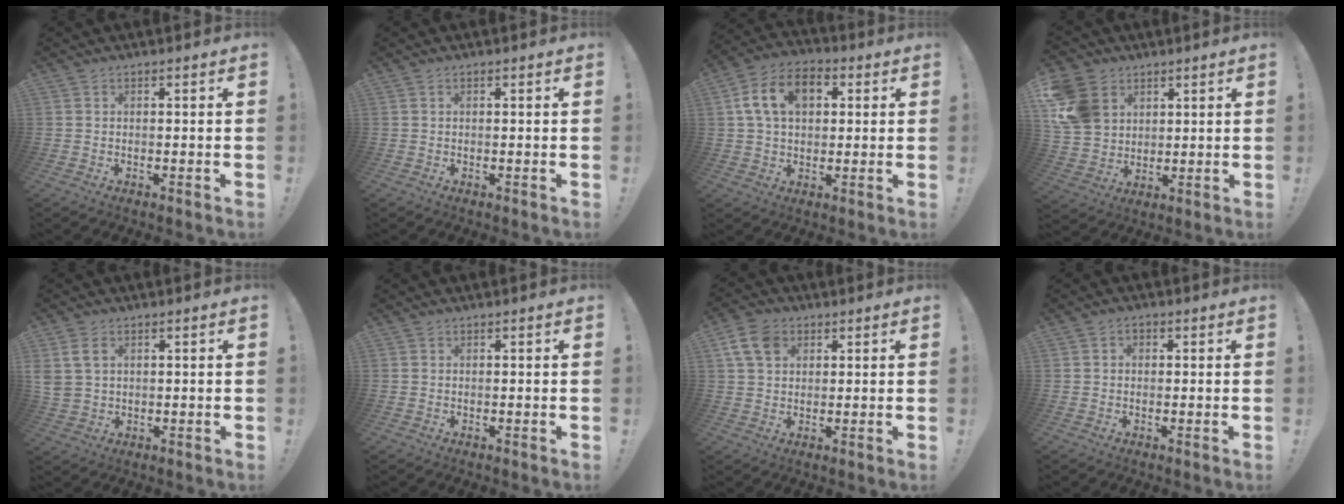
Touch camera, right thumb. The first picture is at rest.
{"total": 0.0}
{"total": 12.9, "force": [3.9, 8.7, 8.7], "torque": [-0.148, 0.006, 0.072]}
{"total": 13.3, "force": [5.3, 10.7, 5.9], "torque": [-0.112, -0.022, 0.108]}
{"total": 6.2, "force": [2.4, 4.4, 3.6], "torque": [-0.070, -0.004, 0.046]}
{"total": 0.0}
{"total": 8.8, "force": [3.8, 6.2, 4.9], "torque": [-0.087, -0.006, 0.075]}
{"total": 1.6, "force": [-0.1, 1.4, 0.8], "torque": [-0.007, 0.002, -0.005]}